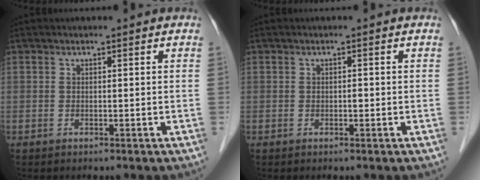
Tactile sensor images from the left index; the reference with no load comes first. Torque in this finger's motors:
{"motor_torque": [0.02, 0.09, -0.02, -0.01]}